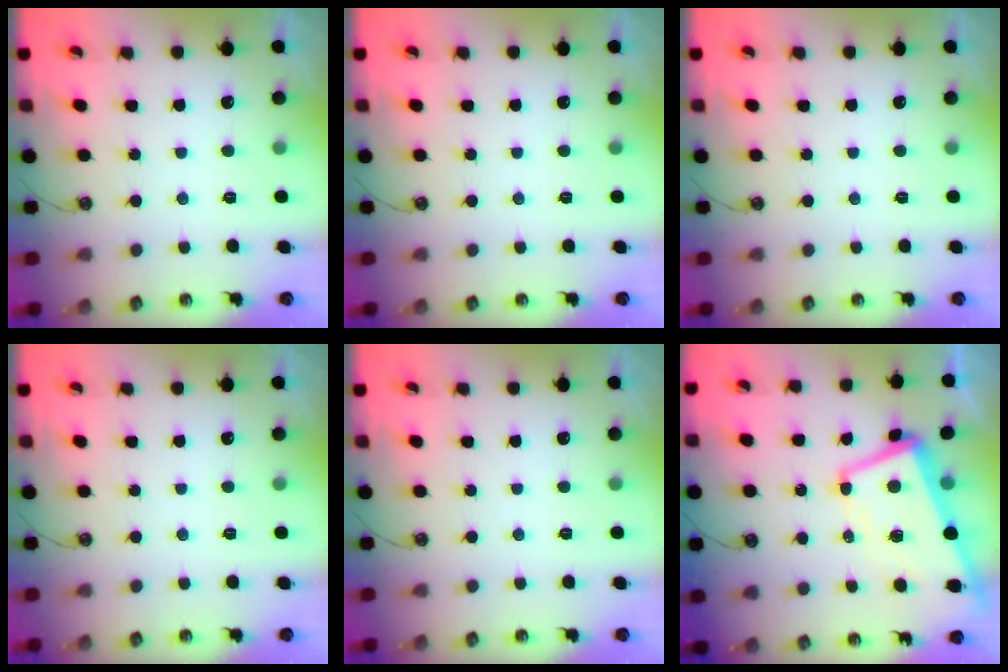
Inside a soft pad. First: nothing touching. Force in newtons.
{"total": 0.0}
{"total": 0.0}
{"total": 0.0}
{"total": 0.0}
{"total": 2.3, "press": 2.0, "slide": 1.0}